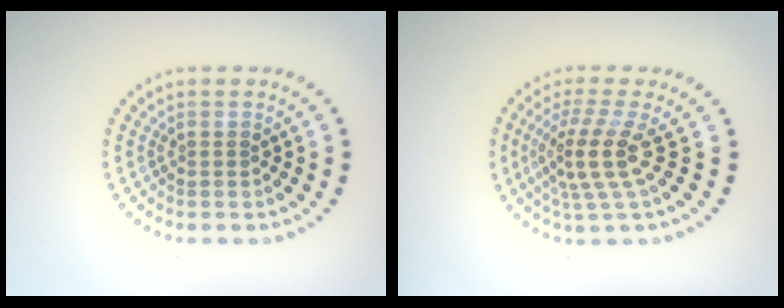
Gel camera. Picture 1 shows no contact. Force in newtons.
{"total": 3.8, "press": 2.7, "slide": 2.7}